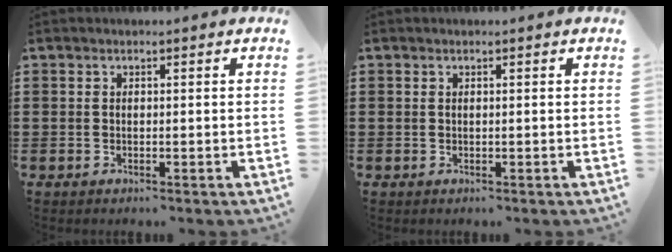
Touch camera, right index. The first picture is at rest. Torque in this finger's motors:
{"motor_torque": [-0.35, 0.40, 0.00, -0.01]}